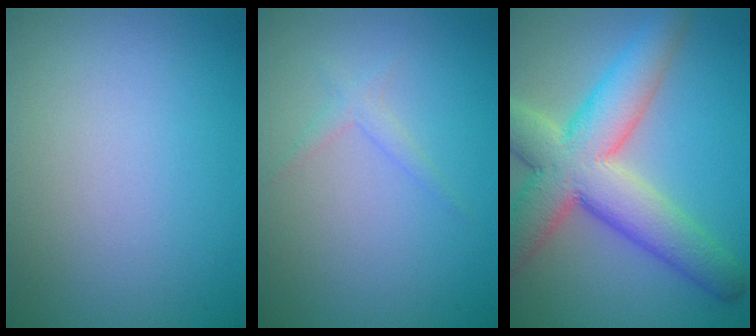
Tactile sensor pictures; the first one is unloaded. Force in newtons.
{"total": 1.1, "press": 1.1, "slide": 0.1}
{"total": 9.8, "press": 9.8, "slide": 0.7}